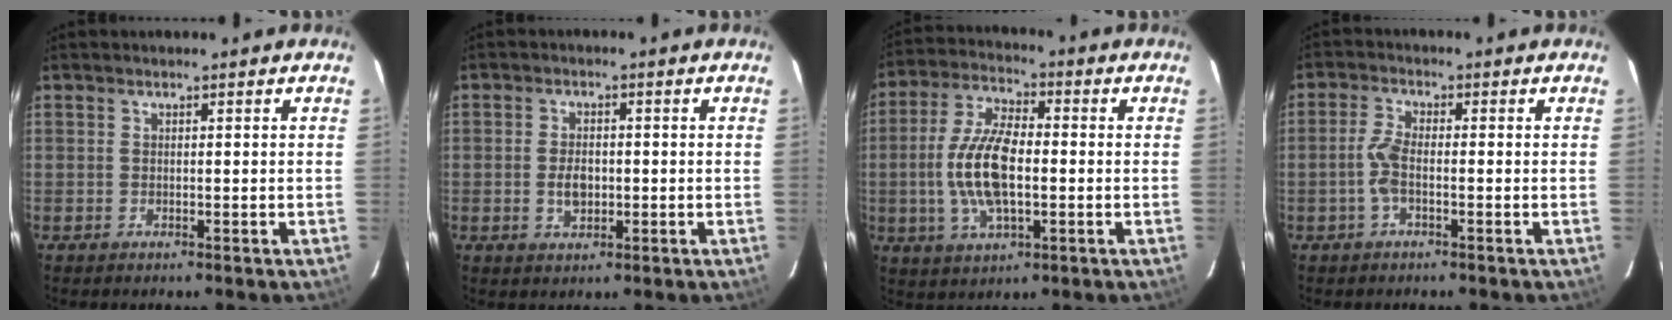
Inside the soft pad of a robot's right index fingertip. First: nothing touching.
{"total": 4.1, "force": [-0.7, 2.5, 3.2], "torque": [-0.061, 0.000, -0.010]}
{"total": 13.0, "force": [-1.6, 5.3, 11.7], "torque": [-0.244, 0.004, -0.030]}
{"total": 3.8, "force": [-1.3, 1.0, 3.4], "torque": [-0.081, 0.005, -0.027]}